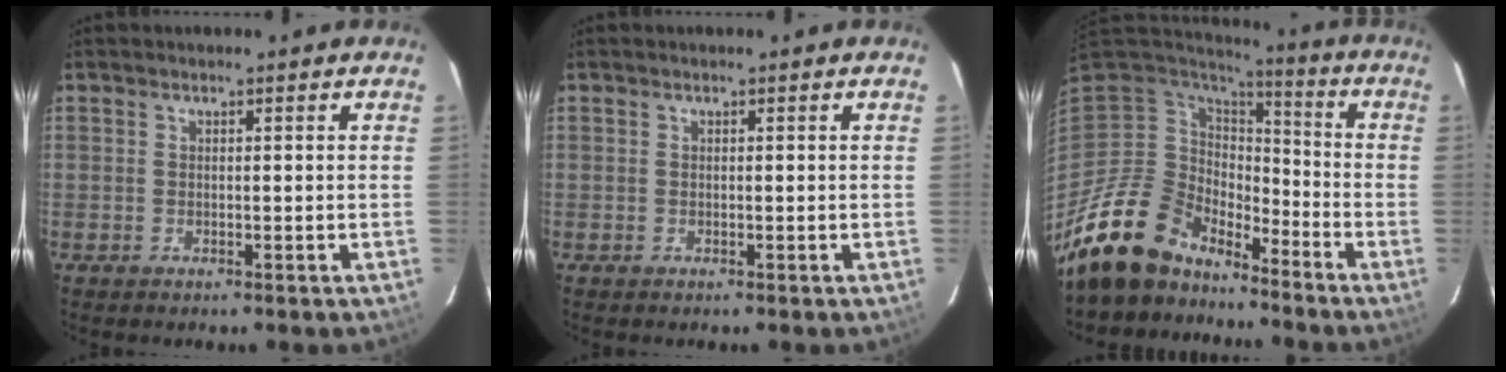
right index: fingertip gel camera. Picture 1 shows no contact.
{"total": 0.0}
{"total": 15.5, "force": [-13.3, 7.0, 3.9], "torque": [-0.101, 0.005, -0.239]}